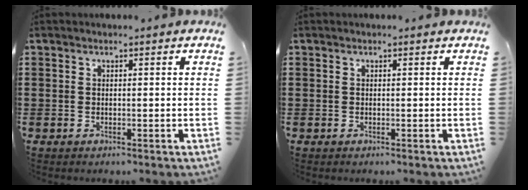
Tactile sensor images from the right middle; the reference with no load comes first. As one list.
[{"total": 0.0}]